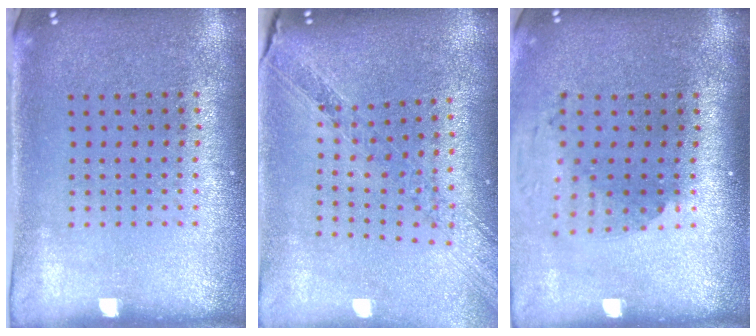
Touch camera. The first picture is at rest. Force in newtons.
{"total": 1.1, "press": 1.1, "slide": 0.2}
{"total": 1.9, "press": 1.5, "slide": 1.2}